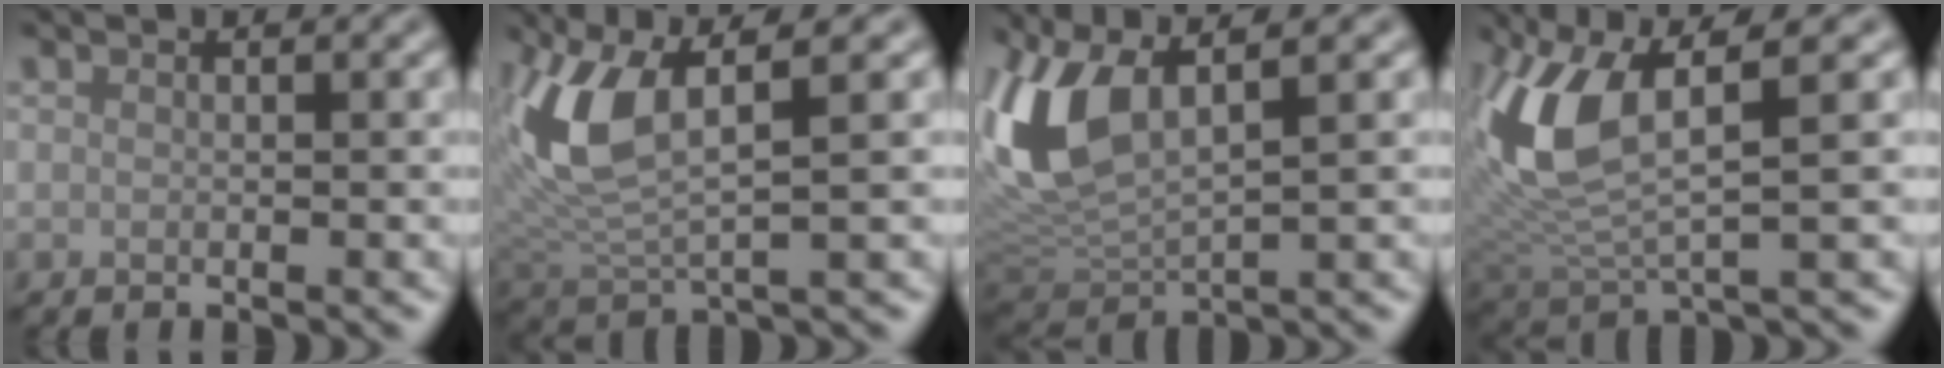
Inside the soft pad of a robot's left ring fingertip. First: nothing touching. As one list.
[{"total": 6.0, "force": [2.1, 2.0, 5.3], "torque": [-0.126, -0.003, 0.046]}, {"total": 7.5, "force": [2.7, 3.0, 6.4], "torque": [-0.150, 0.005, 0.053]}, {"total": 7.2, "force": [2.2, 2.6, 6.3], "torque": [-0.149, -0.004, 0.044]}]